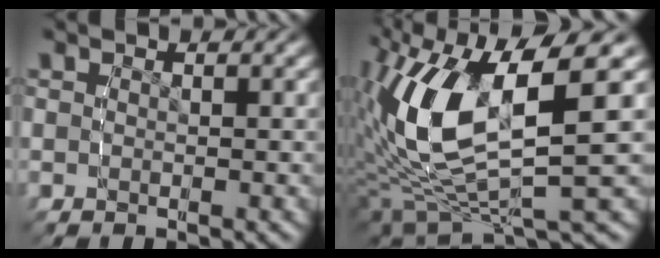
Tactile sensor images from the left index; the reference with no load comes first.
{"total": 12.8, "force": [-0.2, 7.7, 10.2], "torque": [-0.233, -0.037, 0.016]}